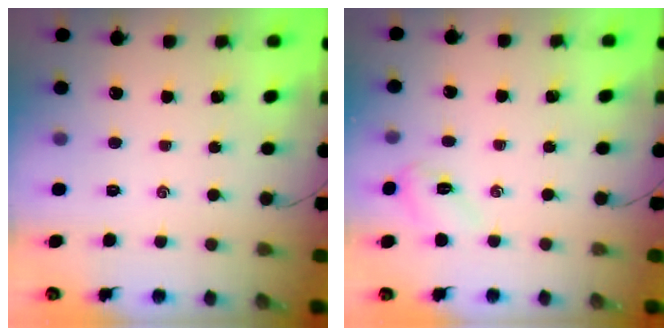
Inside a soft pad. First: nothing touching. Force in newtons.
{"total": 4.8, "press": 4.6, "slide": 1.2}